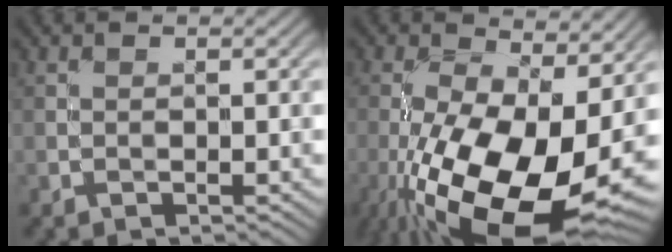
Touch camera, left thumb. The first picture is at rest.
{"total": 18.7, "force": [-5.4, 7.7, 16.2], "torque": [-0.300, -0.033, -0.081]}